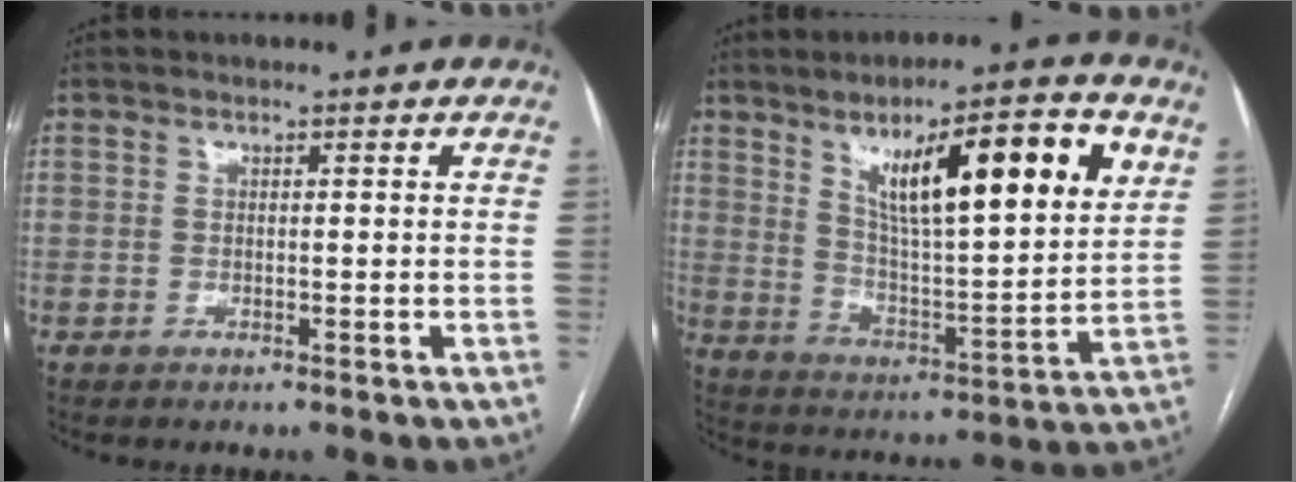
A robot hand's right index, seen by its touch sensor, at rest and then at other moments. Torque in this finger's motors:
{"motor_torque": [1.21, 0.93, 0.91, 0.21]}